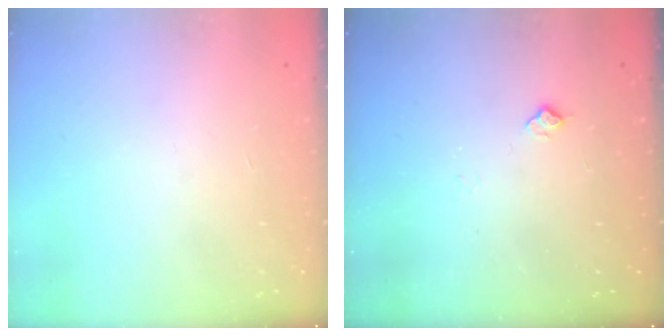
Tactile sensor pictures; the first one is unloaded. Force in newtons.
{"total": 6.1, "press": 6.1, "slide": 0.7}